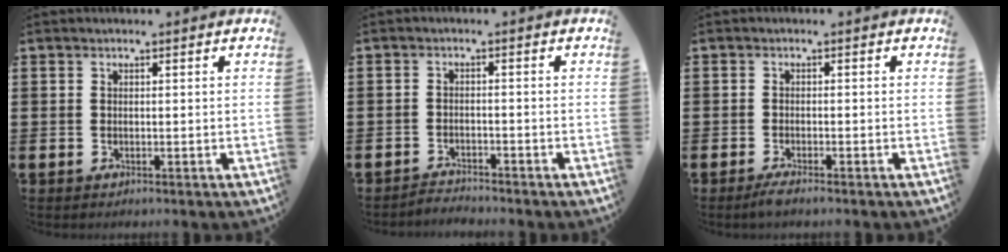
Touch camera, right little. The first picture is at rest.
{"total": 1.9, "force": [-1.9, -0.1, -0.2], "torque": [-0.001, 0.005, -0.041]}
{"total": 1.4, "force": [-0.9, 0.1, 1.0], "torque": [-0.017, -0.002, -0.017]}